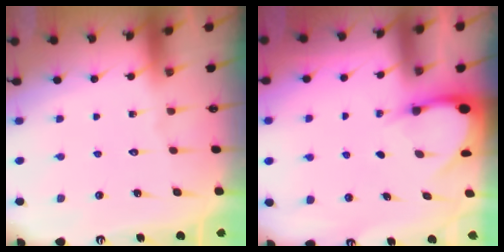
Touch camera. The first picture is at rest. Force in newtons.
{"total": 3.6, "press": 3.6, "slide": 0.3}